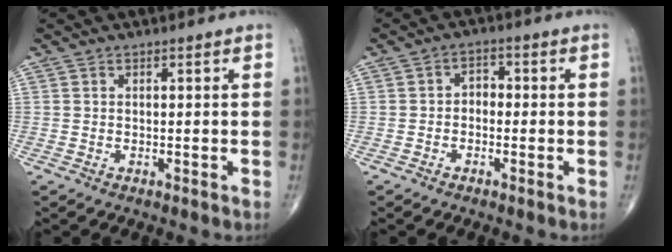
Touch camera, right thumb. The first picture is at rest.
{"total": 2.9, "force": [-0.6, 2.2, 1.8], "torque": [-0.011, 0.016, -0.021]}